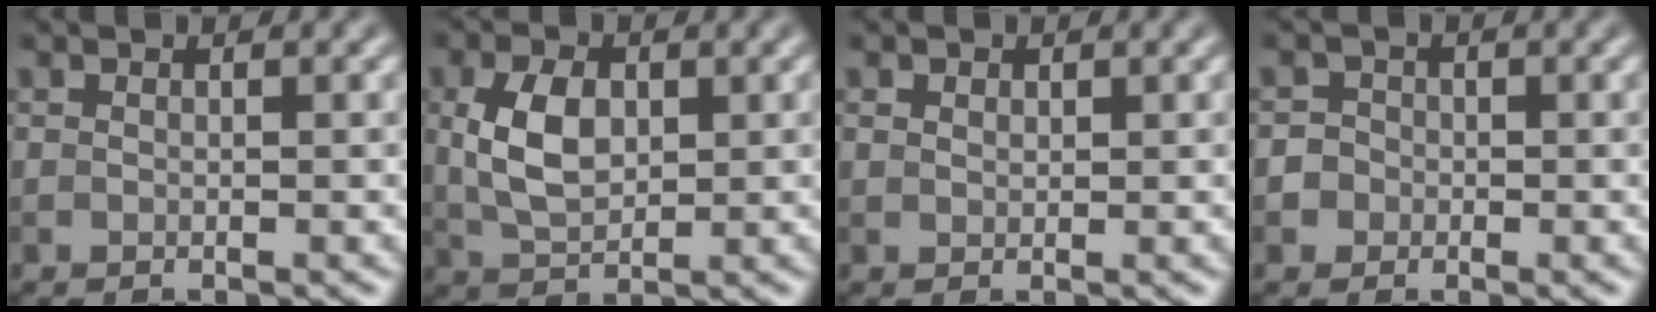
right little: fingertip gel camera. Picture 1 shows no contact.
{"total": 4.8, "force": [0.6, 2.9, 3.8], "torque": [-0.082, 0.003, 0.012]}
{"total": 1.2, "force": [0.8, 0.8, 0.4], "torque": [-0.009, -0.001, 0.009]}
{"total": 2.7, "force": [-0.2, 2.6, 0.8], "torque": [0.013, 0.019, -0.026]}